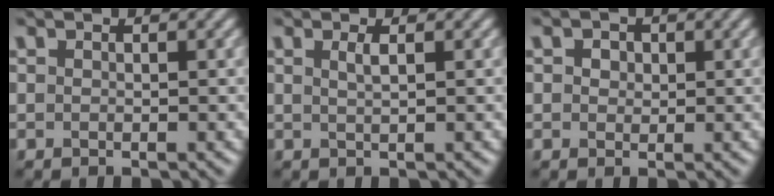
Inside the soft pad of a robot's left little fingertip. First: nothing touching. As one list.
[{"total": 1.2, "force": [0.5, 0.4, 1.1], "torque": [-0.016, 0.002, 0.007]}, {"total": 1.7, "force": [0.7, 1.4, 0.9], "torque": [-0.010, 0.010, -0.002]}]